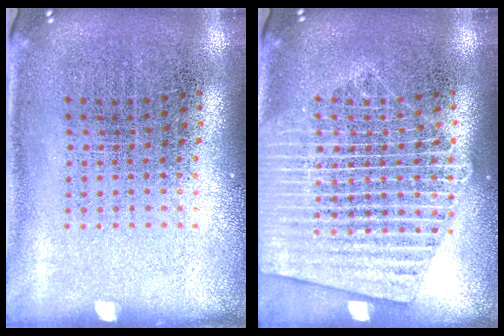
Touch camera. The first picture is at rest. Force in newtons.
{"total": 2.1, "press": 2.1, "slide": 0.2}